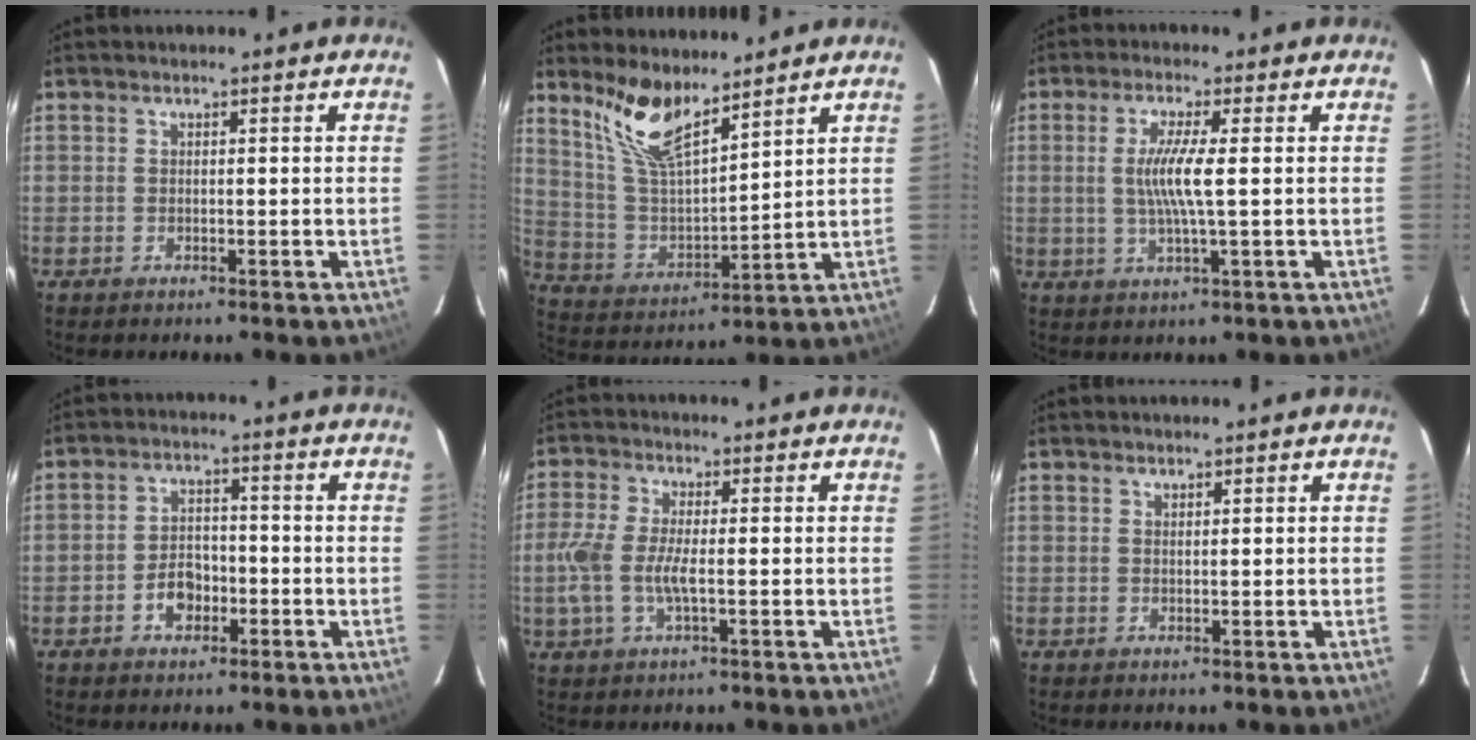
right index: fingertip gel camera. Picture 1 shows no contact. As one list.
[{"total": 11.5, "force": [8.7, 3.2, 6.8], "torque": [-0.140, 0.000, 0.181]}, {"total": 6.3, "force": [0.4, -0.1, 6.2], "torque": [-0.121, -0.006, 0.007]}, {"total": 5.3, "force": [-2.4, 3.7, 3.0], "torque": [-0.056, 0.016, -0.034]}, {"total": 6.8, "force": [-1.2, 2.1, 6.3], "torque": [-0.141, 0.000, -0.024]}, {"total": 1.0, "force": [0.6, 0.0, 0.7], "torque": [-0.018, -0.001, 0.011]}]